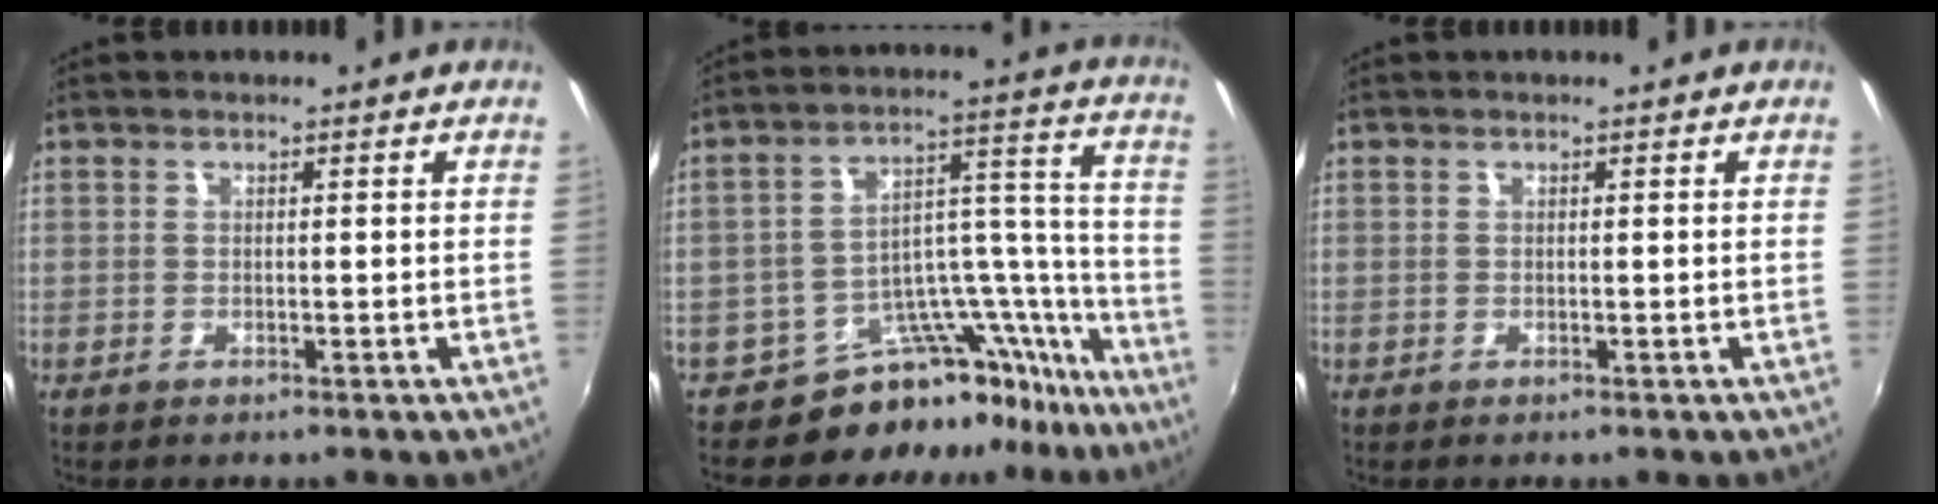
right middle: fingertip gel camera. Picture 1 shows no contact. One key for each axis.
{"total": 14.6, "fx": -13.2, "fy": 5.7, "fz": 2.6, "tx": -0.019, "ty": 0.077, "tz": -0.197}
{"total": 0.0}